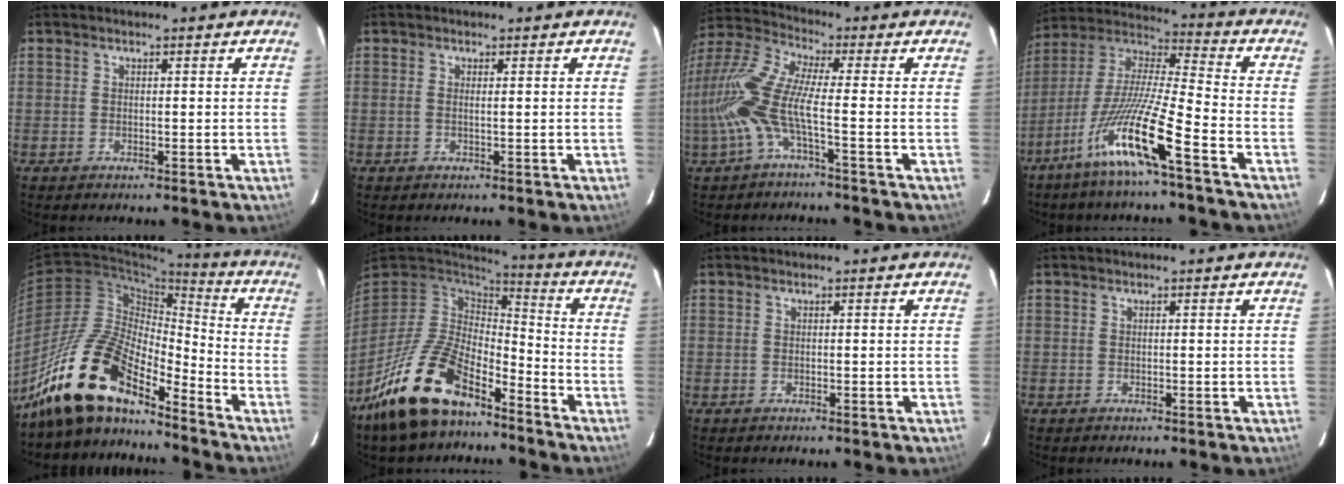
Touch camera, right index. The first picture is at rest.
{"total": 0.7, "force": [0.1, -0.2, 0.6], "torque": [-0.014, 0.000, 0.000]}
{"total": 12.8, "force": [-3.1, 2.2, 12.2], "torque": [-0.256, -0.001, -0.070]}
{"total": 15.5, "force": [-9.2, 0.2, 12.5], "torque": [-0.243, -0.017, -0.181]}
{"total": 18.5, "force": [-14.8, 5.4, 9.7], "torque": [-0.182, -0.007, -0.289]}
{"total": 18.8, "force": [-12.7, 8.0, 11.2], "torque": [-0.233, -0.022, -0.235]}
{"total": 0.0}
{"total": 0.0}